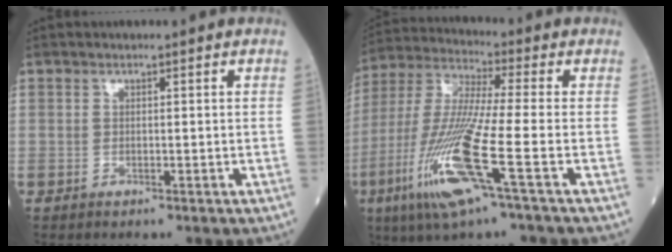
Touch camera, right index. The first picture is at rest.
{"total": 15.7, "force": [-6.1, -0.1, 14.5], "torque": [-0.317, -0.025, -0.124]}